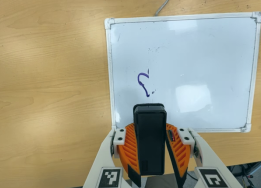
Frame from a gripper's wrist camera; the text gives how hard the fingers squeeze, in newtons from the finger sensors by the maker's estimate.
{"total": 10.0, "left": 9.2, "right": 10.7}